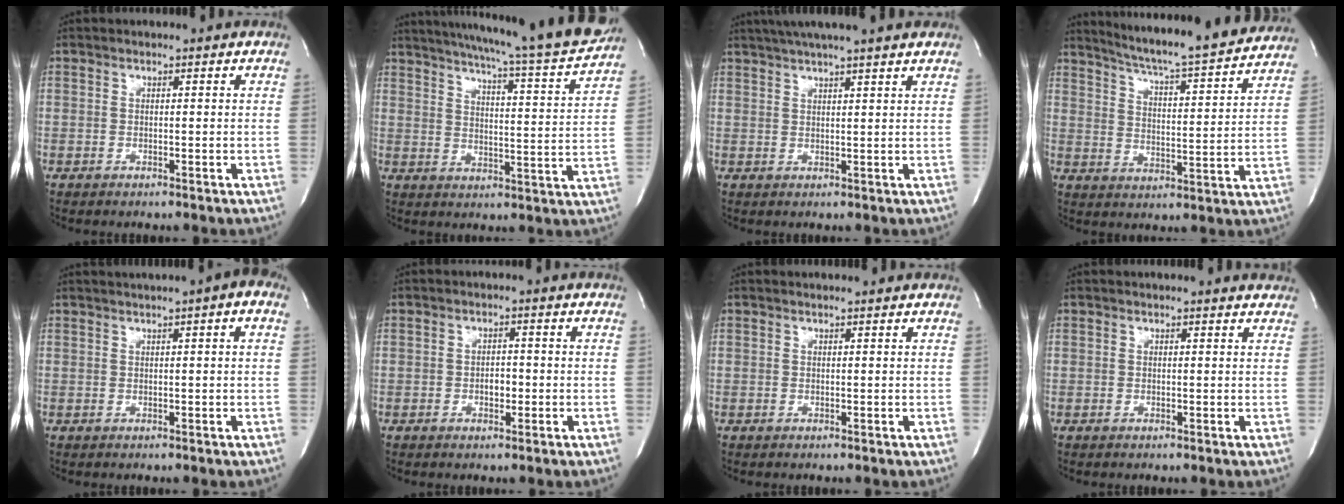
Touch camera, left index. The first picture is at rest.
{"total": 22.7, "force": [20.5, -0.4, 9.9], "torque": [-0.158, -0.057, 0.262]}
{"total": 10.8, "force": [9.1, -0.6, 5.8], "torque": [-0.097, 0.028, 0.116]}
{"total": 20.4, "force": [18.8, 0.2, 8.0], "torque": [-0.130, -0.037, 0.252]}
{"total": 4.5, "force": [2.3, 0.2, 3.9], "torque": [-0.057, 0.021, 0.031]}
{"total": 2.0, "force": [-0.6, 1.1, 1.5], "torque": [-0.023, 0.002, -0.008]}
{"total": 1.3, "force": [1.3, -0.1, 0.3], "torque": [-0.011, 0.005, 0.019]}
{"total": 3.4, "force": [3.3, 0.3, 0.5], "torque": [-0.011, -0.004, 0.022]}